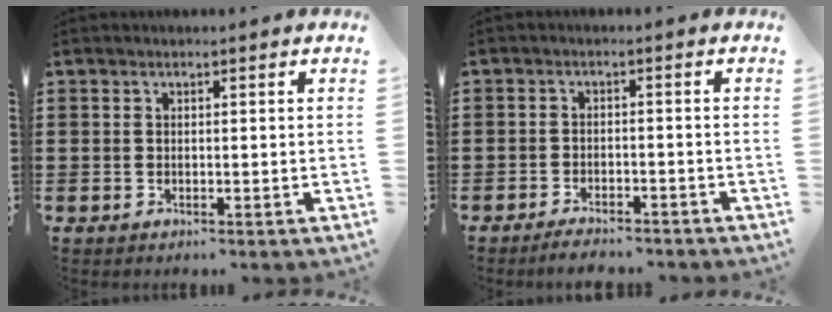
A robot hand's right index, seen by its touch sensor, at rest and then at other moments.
{"total": 2.4, "force": [-2.4, 0.2, 0.4], "torque": [-0.010, 0.001, -0.048]}